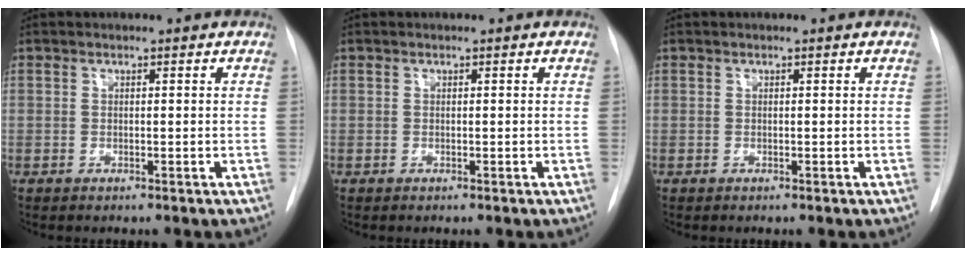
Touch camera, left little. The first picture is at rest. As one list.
[{"total": 0.0}, {"total": 0.0}]